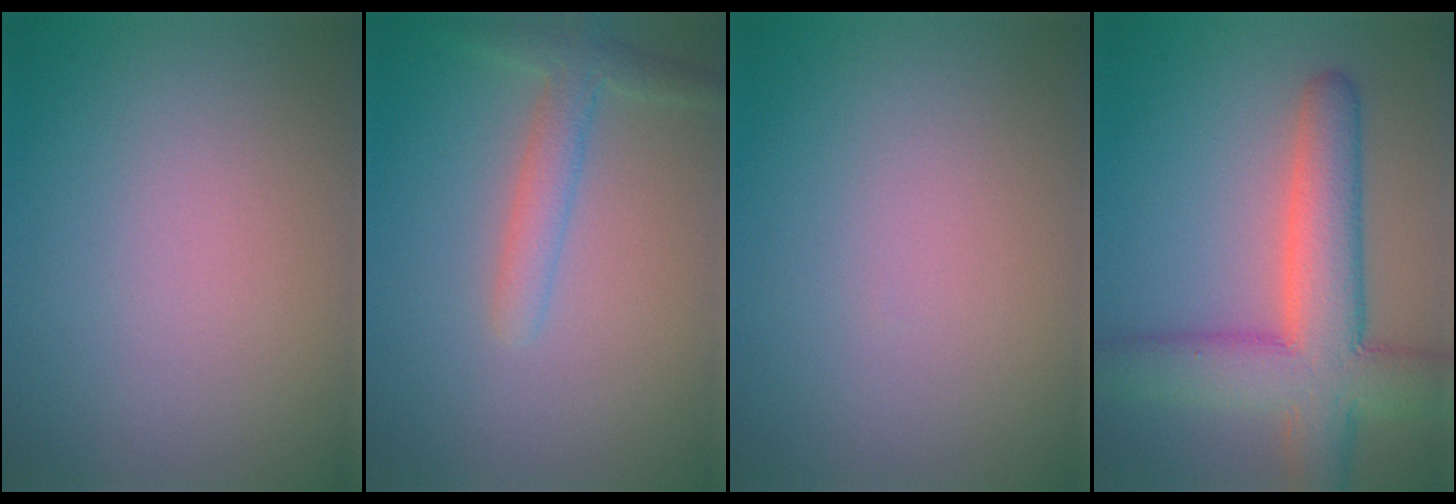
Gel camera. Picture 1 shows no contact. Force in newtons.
{"total": 2.6, "press": 2.6, "slide": 0.2}
{"total": 0.0}
{"total": 8.7, "press": 8.7, "slide": 0.3}